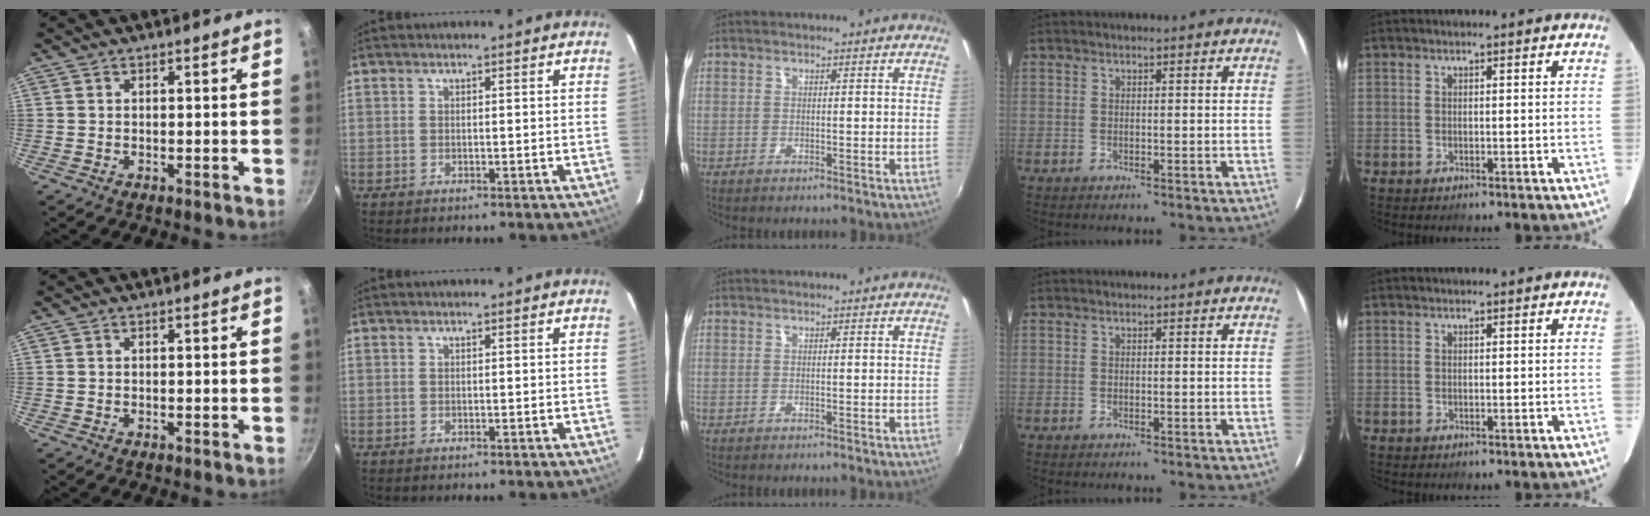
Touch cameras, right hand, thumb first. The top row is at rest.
{}